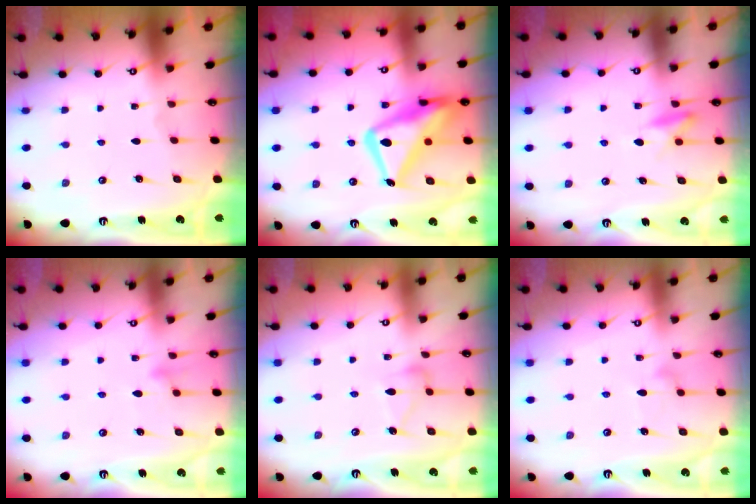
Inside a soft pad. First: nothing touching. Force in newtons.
{"total": 19.5, "press": 19.4, "slide": 1.8}
{"total": 9.1, "press": 9.0, "slide": 1.4}
{"total": 8.5, "press": 8.5, "slide": 0.5}
{"total": 8.2, "press": 8.2, "slide": 0.3}
{"total": 8.5, "press": 8.4, "slide": 0.4}